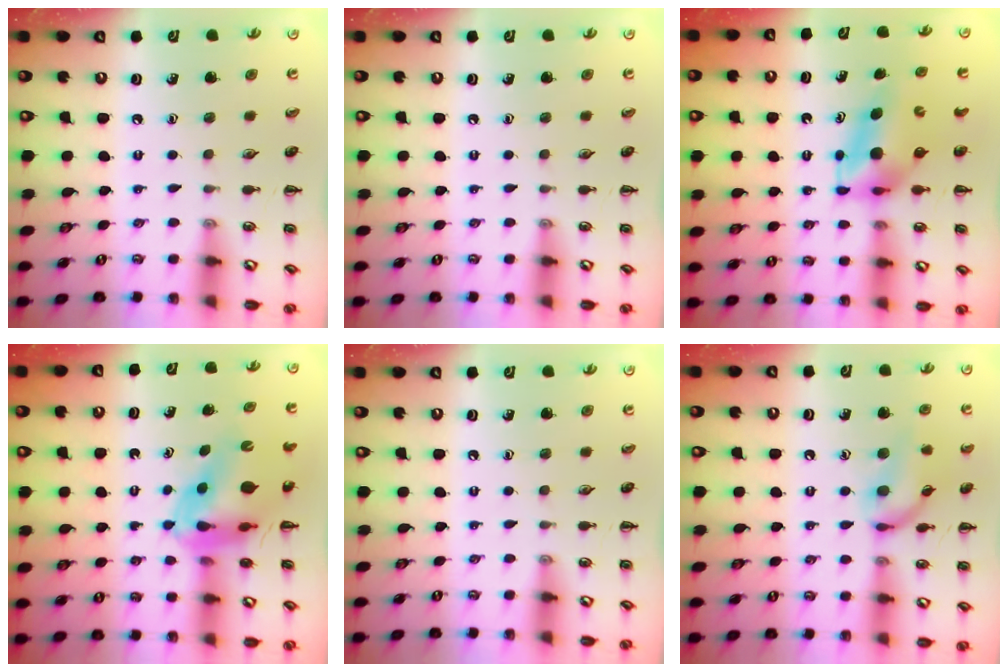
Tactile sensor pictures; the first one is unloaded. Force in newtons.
{"total": 0.0}
{"total": 5.7, "press": 5.6, "slide": 0.9}
{"total": 9.2, "press": 8.8, "slide": 2.9}
{"total": 0.0}
{"total": 13.0, "press": 13.0, "slide": 0.9}